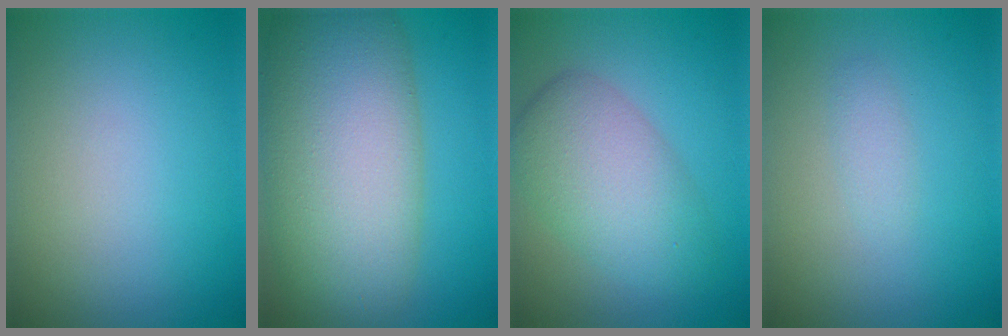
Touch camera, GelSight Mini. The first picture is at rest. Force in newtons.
{"total": 13.6, "press": 13.6, "slide": 0.4}
{"total": 5.8, "press": 5.8, "slide": 0.3}
{"total": 1.0, "press": 1.0, "slide": 0.0}